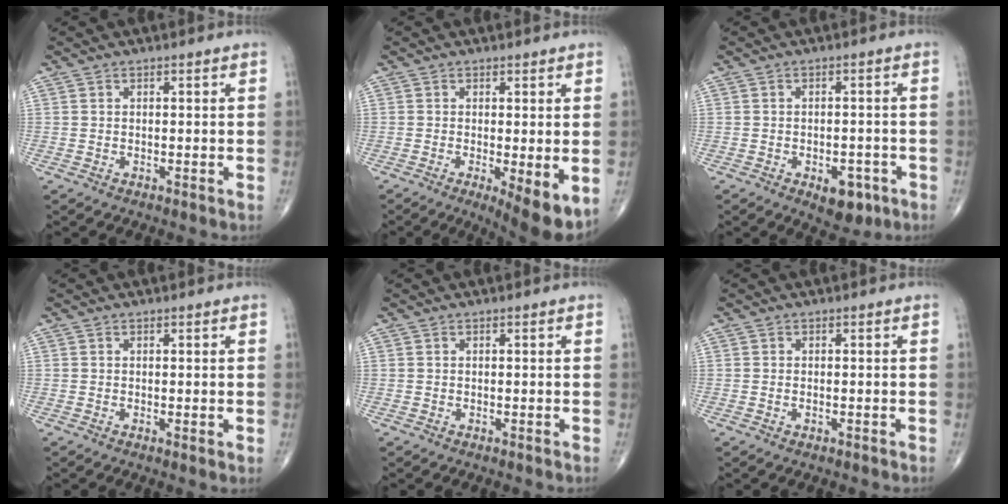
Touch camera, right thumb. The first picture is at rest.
{"total": 7.6, "force": [-2.0, 2.0, 7.1], "torque": [-0.102, -0.024, -0.029]}
{"total": 6.1, "force": [-2.9, 3.3, 4.2], "torque": [-0.036, 0.011, -0.032]}
{"total": 0.9, "force": [0.2, 0.1, 0.8], "torque": [-0.014, -0.004, 0.000]}
{"total": 0.0}
{"total": 0.8, "force": [-0.3, 0.3, 0.6], "torque": [-0.012, 0.002, -0.004]}